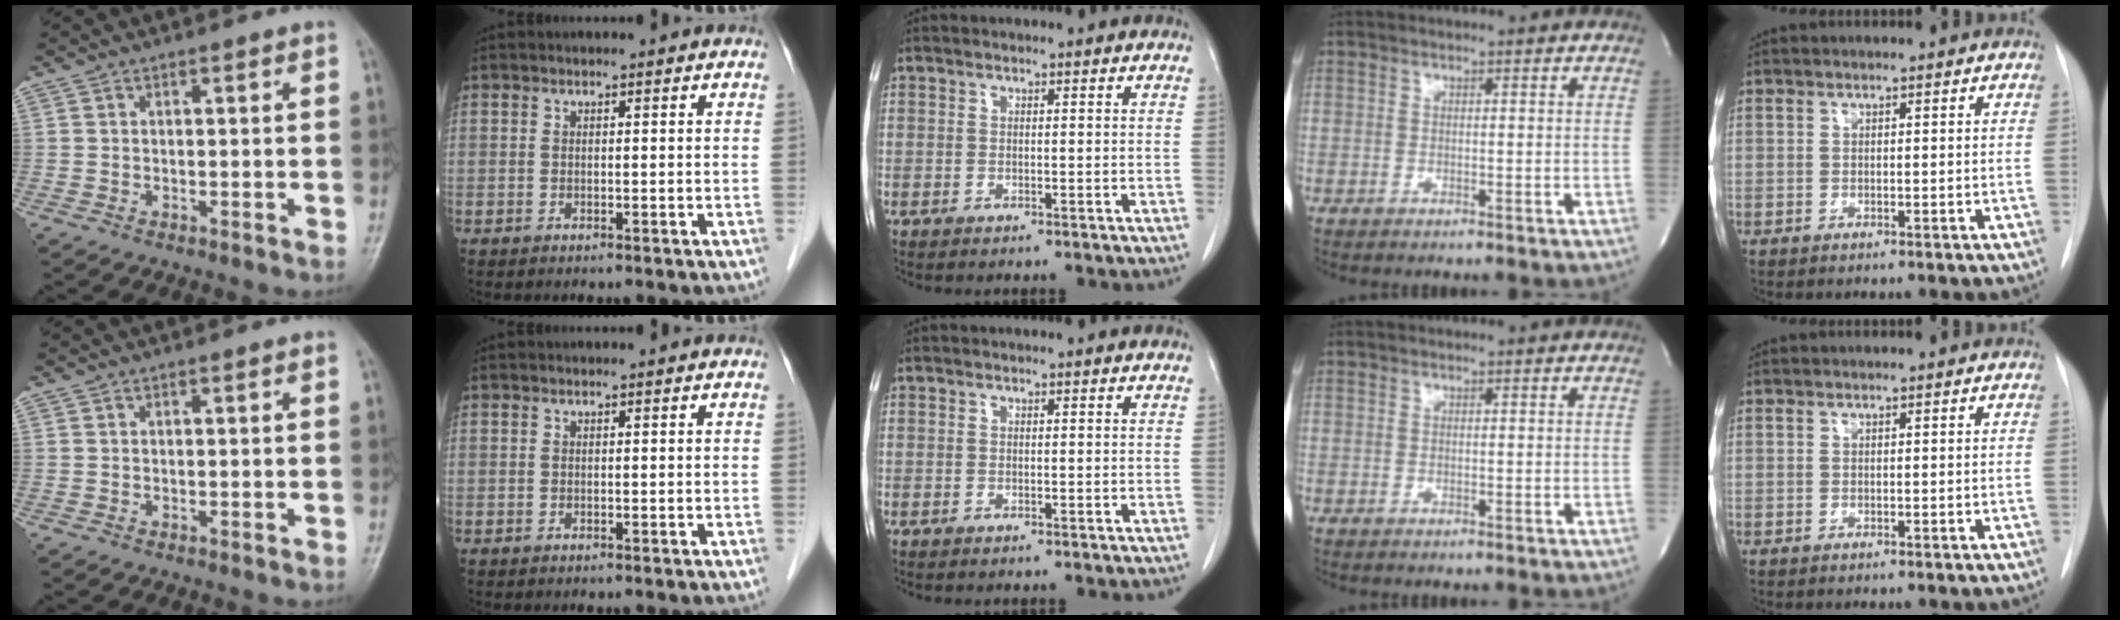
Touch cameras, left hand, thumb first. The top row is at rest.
{}